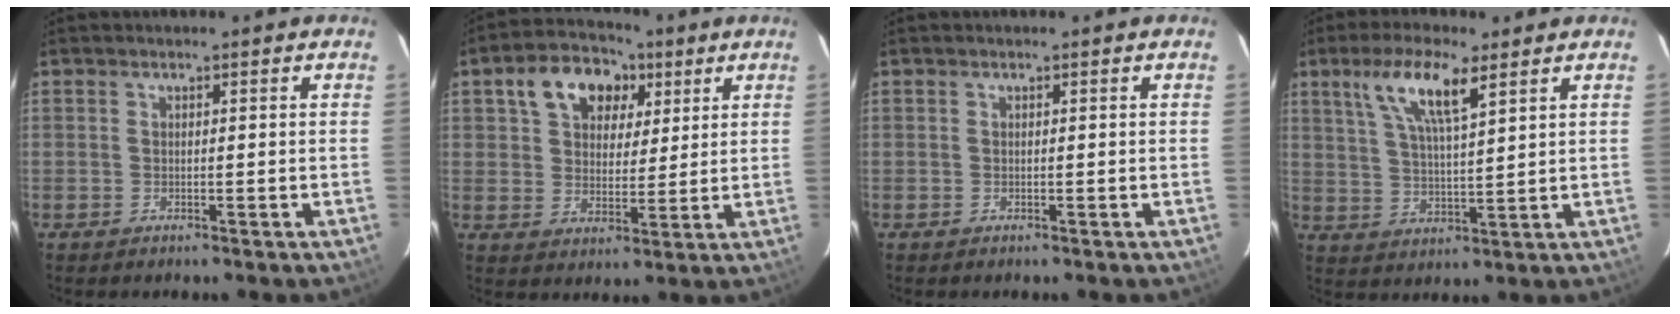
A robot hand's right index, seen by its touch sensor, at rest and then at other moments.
{"total": 12.0, "force": [5.4, 8.3, 6.6], "torque": [-0.137, 0.037, 0.092]}
{"total": 0.0}
{"total": 9.8, "force": [5.5, 2.5, 7.8], "torque": [-0.145, 0.011, 0.104]}